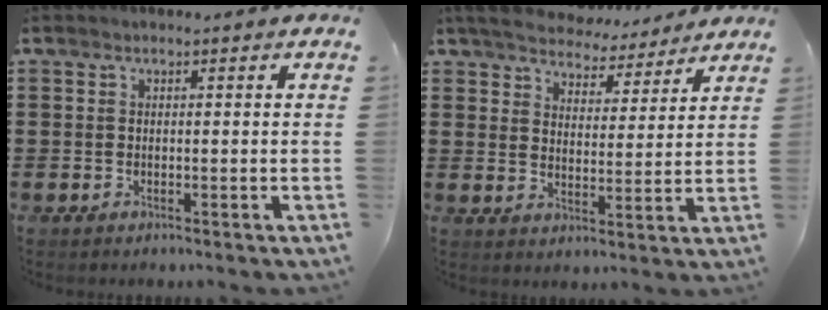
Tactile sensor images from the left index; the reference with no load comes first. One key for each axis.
{"total": 5.7, "fx": 5.6, "fy": 0.8, "fz": 0.6, "tx": -0.043, "ty": -0.036, "tz": 0.099}